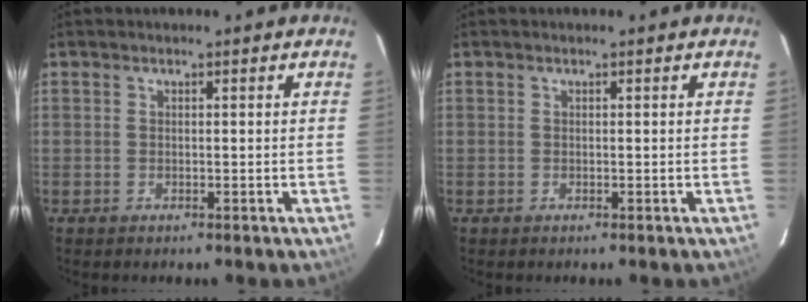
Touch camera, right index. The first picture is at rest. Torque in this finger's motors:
{"motor_torque": [0.00, 0.00, 0.02, 0.01]}